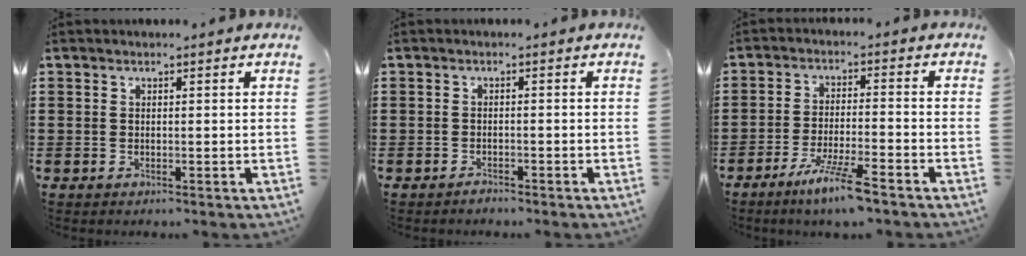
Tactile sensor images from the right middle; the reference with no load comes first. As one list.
[{"total": 1.0, "force": [-0.9, 0.2, 0.2], "torque": [-0.007, -0.001, -0.019]}, {"total": 6.5, "force": [-4.9, 0.2, 4.4], "torque": [-0.088, -0.012, -0.088]}]